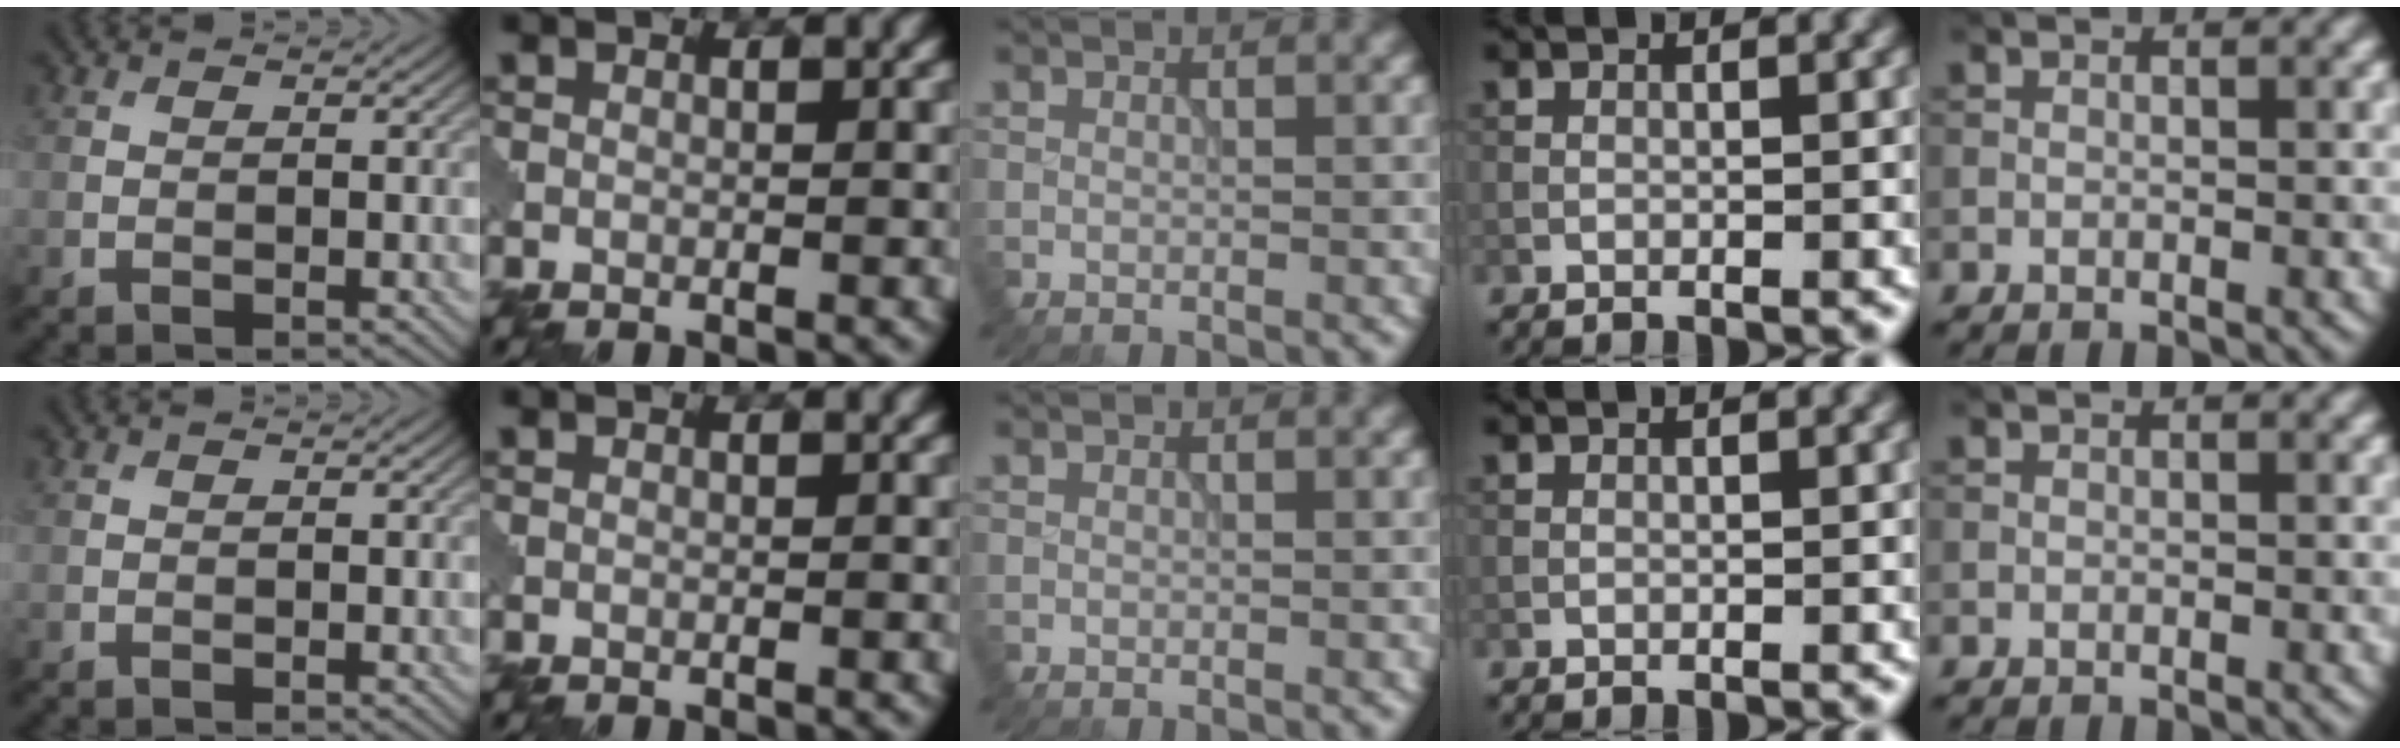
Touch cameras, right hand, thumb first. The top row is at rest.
{}